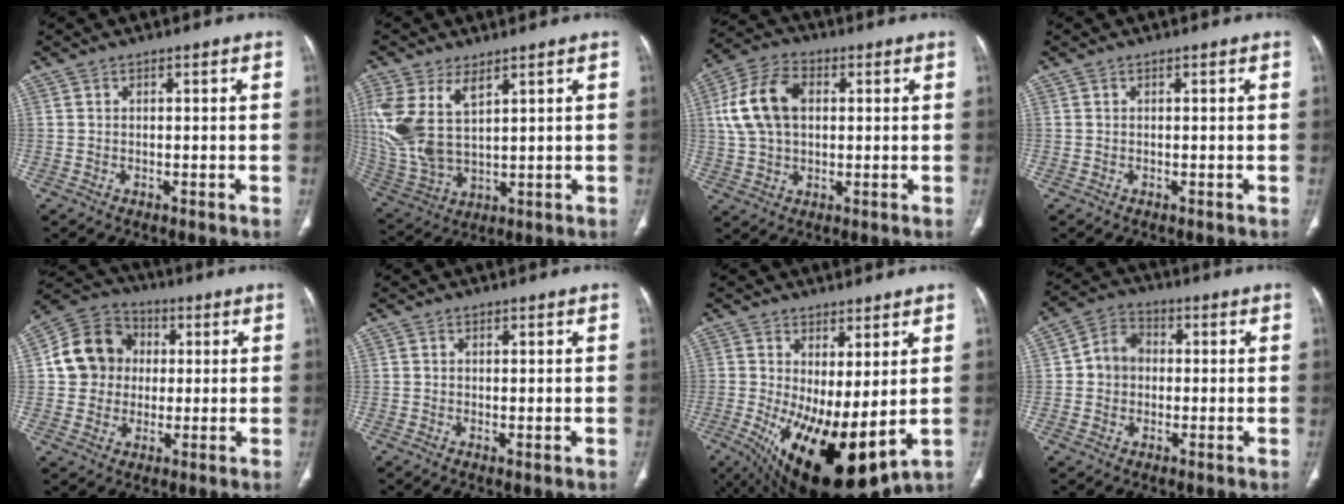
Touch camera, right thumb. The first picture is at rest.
{"total": 13.7, "force": [5.3, 7.3, 10.3], "torque": [-0.233, -0.015, 0.125]}
{"total": 12.7, "force": [2.2, 8.3, 9.3], "torque": [-0.179, 0.019, 0.038]}
{"total": 0.0}
{"total": 12.3, "force": [1.3, 11.1, 5.2], "torque": [-0.068, 0.017, 0.015]}
{"total": 0.7, "force": [0.0, 0.2, 0.7], "torque": [-0.018, -0.005, 0.001]}
{"total": 17.3, "force": [-1.5, 7.1, 15.6], "torque": [-0.281, -0.030, 0.004]}
{"total": 7.3, "force": [0.2, 6.2, 3.8], "torque": [-0.045, 0.019, -0.006]}